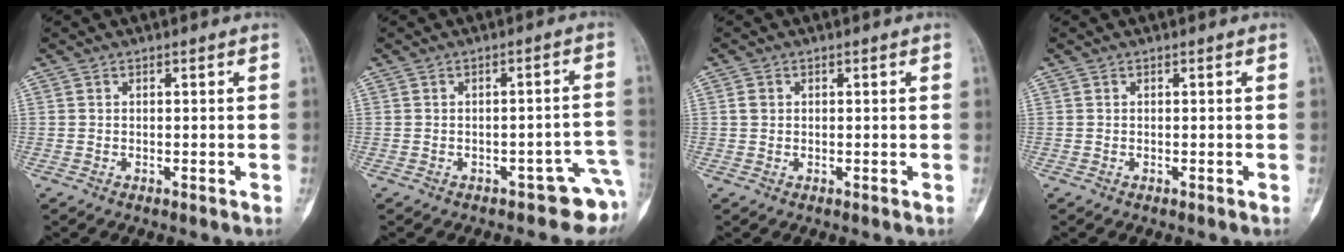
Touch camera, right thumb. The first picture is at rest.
{"total": 5.3, "force": [-3.2, 2.5, 3.4], "torque": [-0.007, 0.041, -0.037]}
{"total": 1.2, "force": [0.2, 1.0, 0.6], "torque": [-0.009, 0.003, 0.004]}
{"total": 0.0}